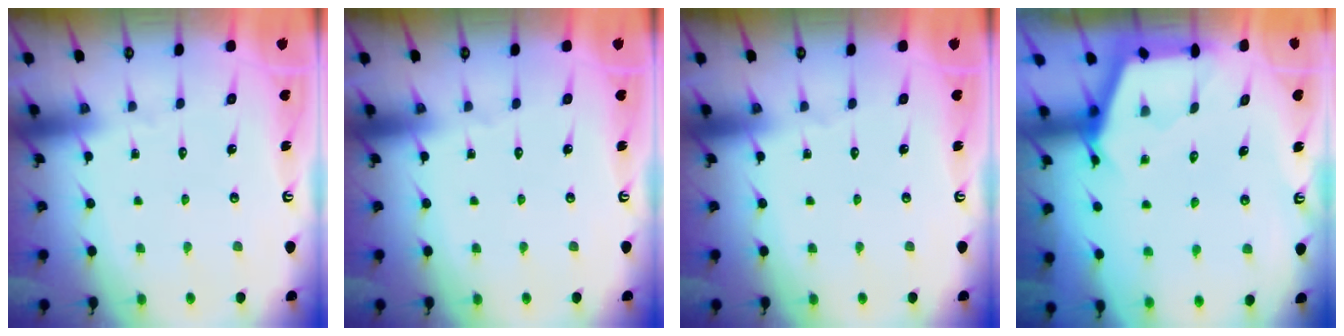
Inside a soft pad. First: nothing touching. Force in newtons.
{"total": 0.0}
{"total": 0.0}
{"total": 2.7, "press": 2.7, "slide": 0.4}